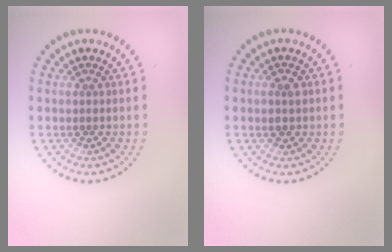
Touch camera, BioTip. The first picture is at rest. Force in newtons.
{"total": 1.4, "press": 1.4, "slide": 0.2}